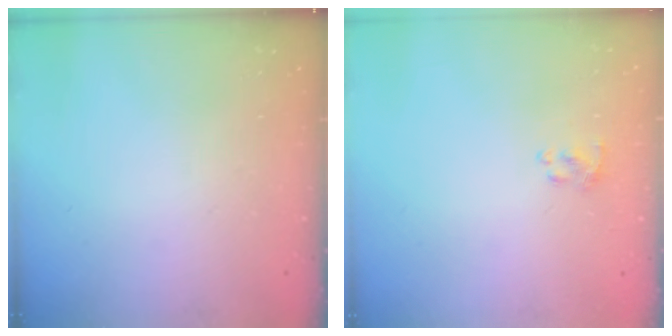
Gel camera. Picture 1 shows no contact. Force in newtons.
{"total": 1.1, "press": 1.0, "slide": 0.5}